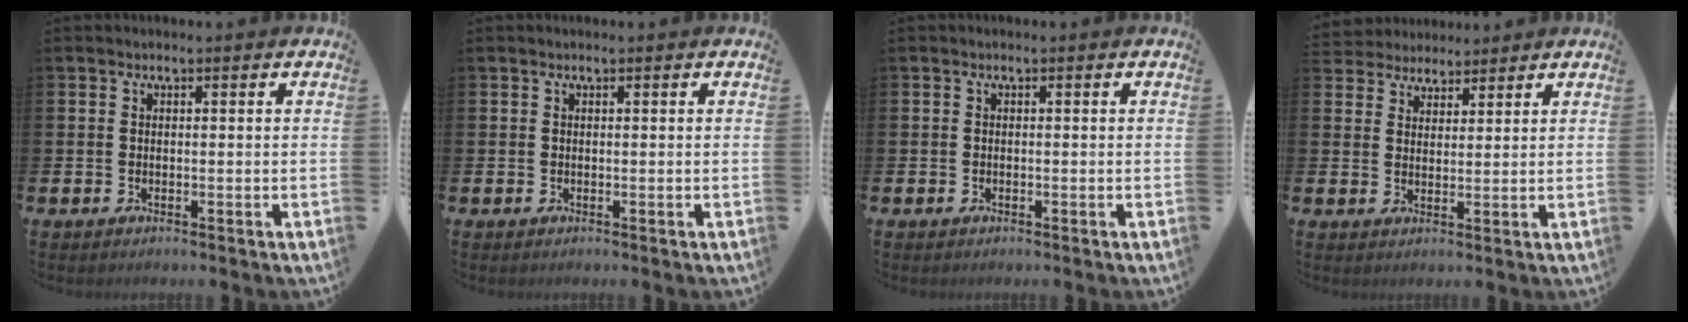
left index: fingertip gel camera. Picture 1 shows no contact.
{"total": 0.0}
{"total": 0.0}
{"total": 3.8, "force": [3.5, 1.3, -0.7], "torque": [-0.010, -0.013, 0.065]}